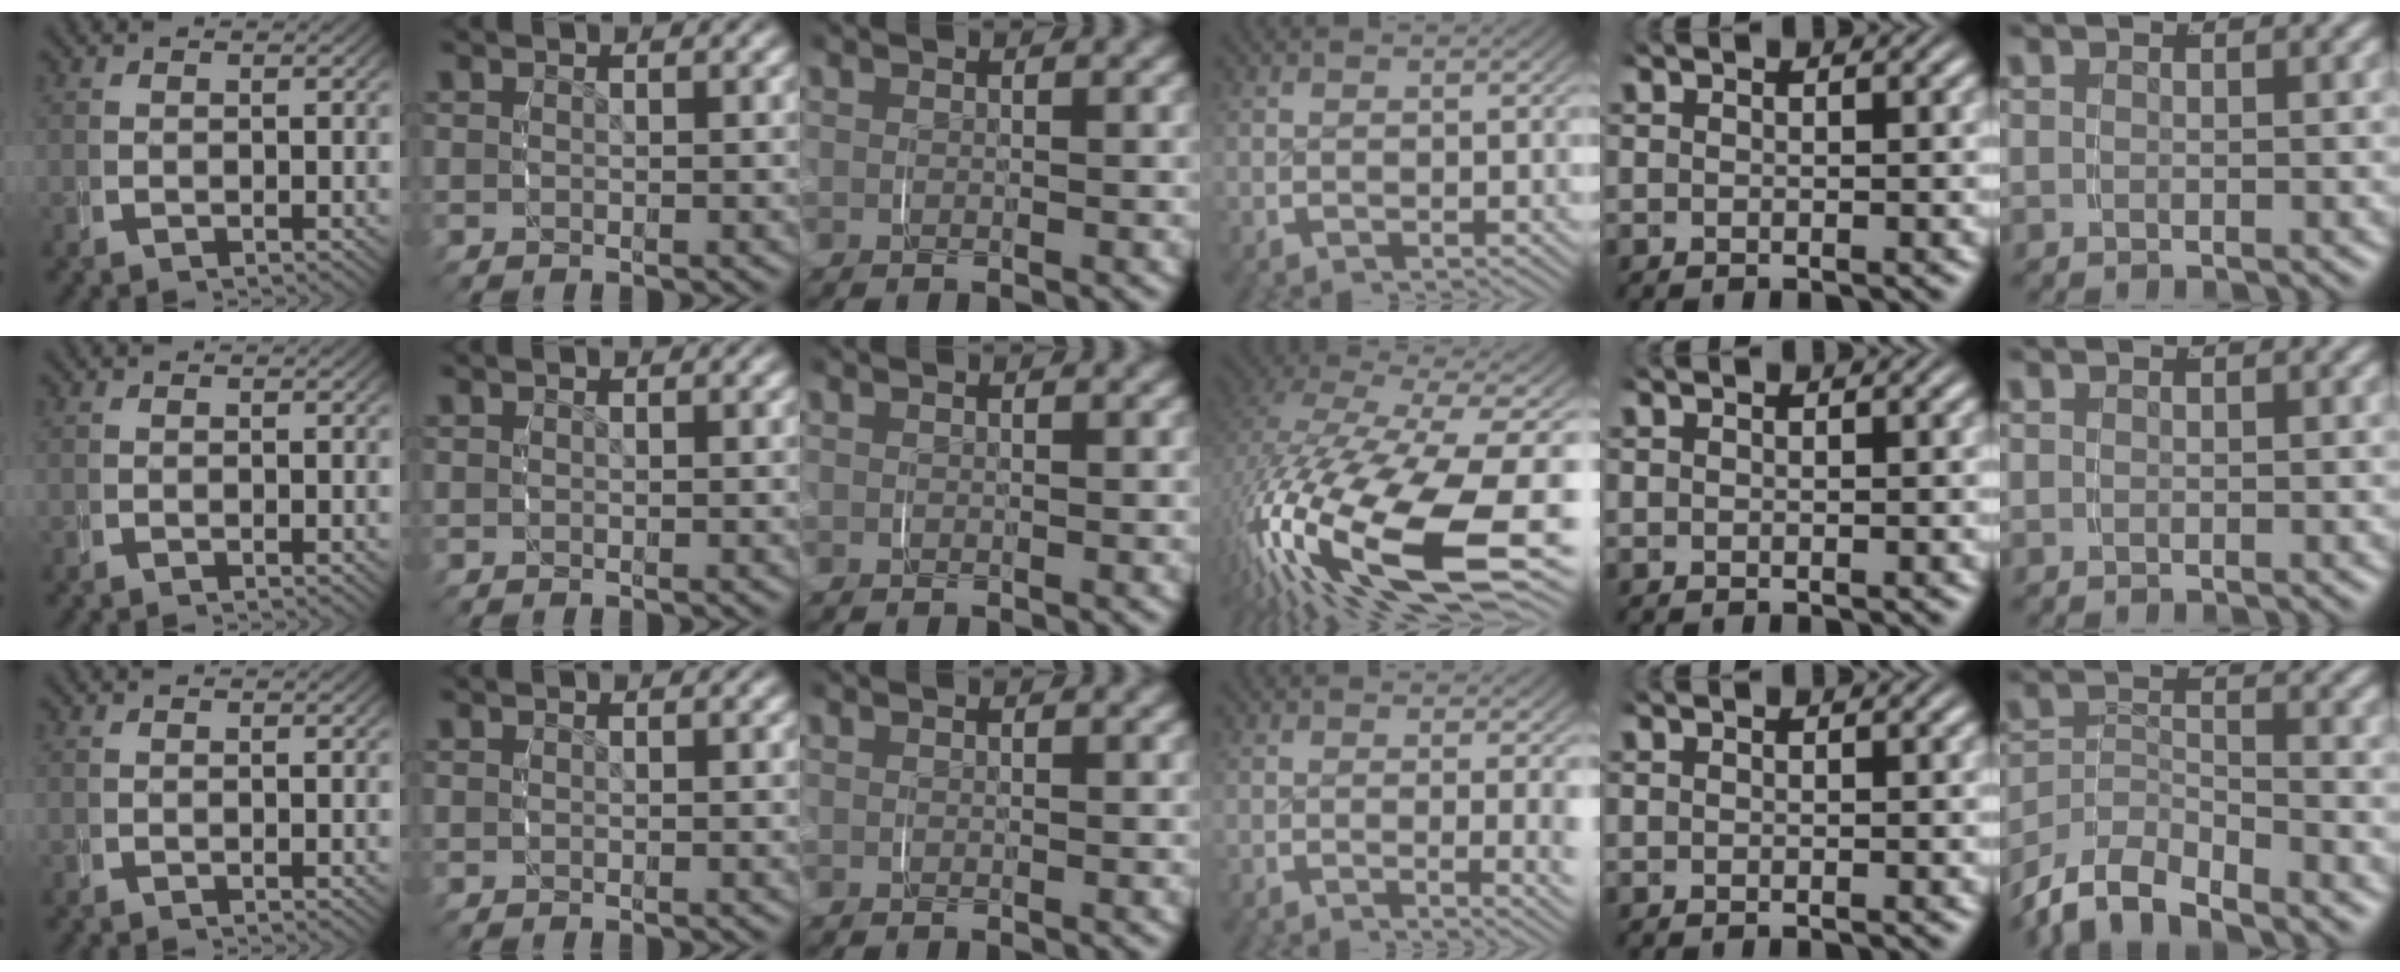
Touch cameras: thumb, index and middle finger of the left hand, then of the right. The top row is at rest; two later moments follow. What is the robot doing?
{"motion": "grasp_and_lifting", "object": "keyboard"}